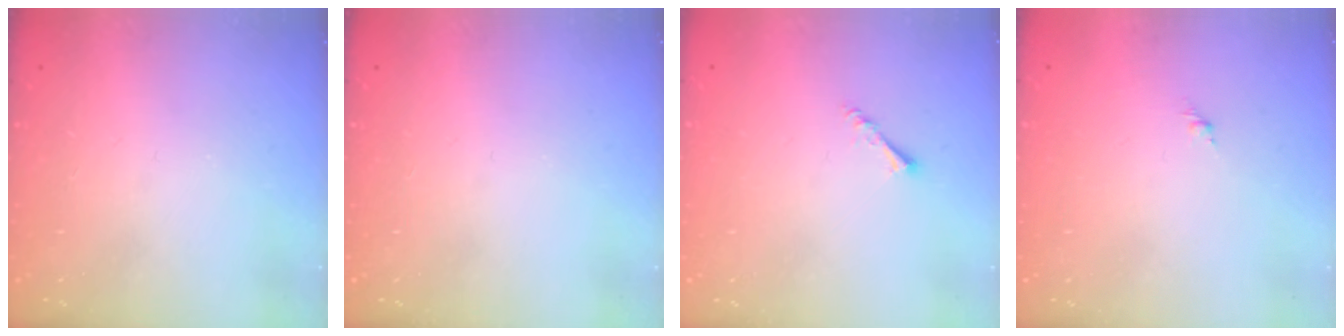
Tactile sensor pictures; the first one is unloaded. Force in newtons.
{"total": 0.0}
{"total": 1.6, "press": 1.6, "slide": 0.3}
{"total": 1.3, "press": 1.2, "slide": 0.5}